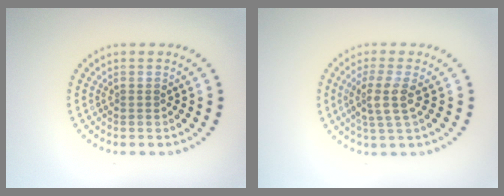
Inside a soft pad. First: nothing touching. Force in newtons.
{"total": 2.9, "press": 2.4, "slide": 1.7}